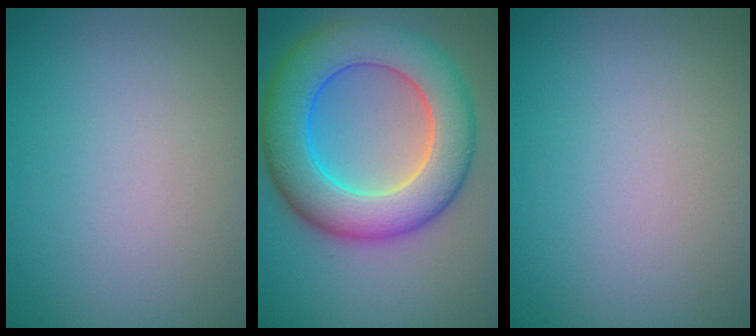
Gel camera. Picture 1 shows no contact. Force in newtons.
{"total": 10.2, "press": 10.2, "slide": 0.1}
{"total": 0.0}